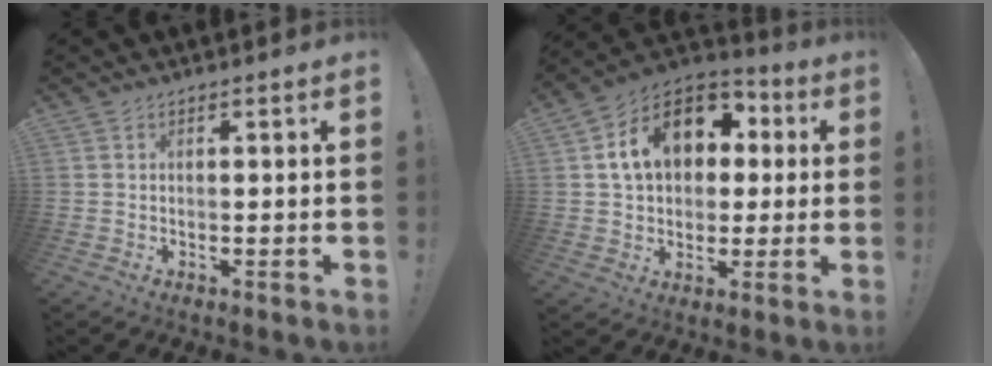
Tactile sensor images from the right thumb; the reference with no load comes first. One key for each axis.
{"total": 17.1, "fx": 5.1, "fy": 12.4, "fz": 10.6, "tx": -0.165, "ty": -0.002, "tz": 0.098}